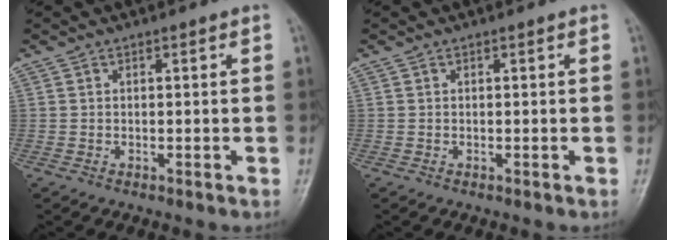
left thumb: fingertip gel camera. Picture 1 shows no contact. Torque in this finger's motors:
{"motor_torque": [0.00, 0.00, -0.05, 0.01, 0.00]}